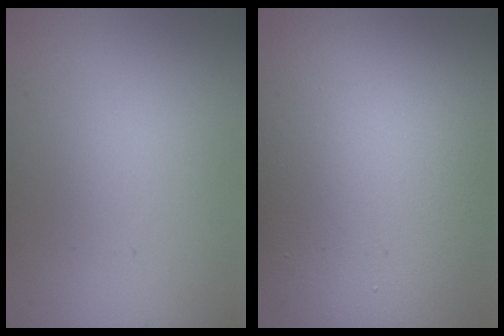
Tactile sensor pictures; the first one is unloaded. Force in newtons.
{"total": 14.5, "press": 14.4, "slide": 1.0}